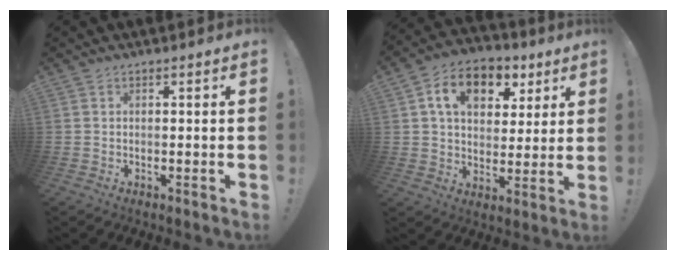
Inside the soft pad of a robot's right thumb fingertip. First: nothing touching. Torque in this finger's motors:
{"motor_torque": [1.01, 1.03, 0.15, 0.14, 0.19]}